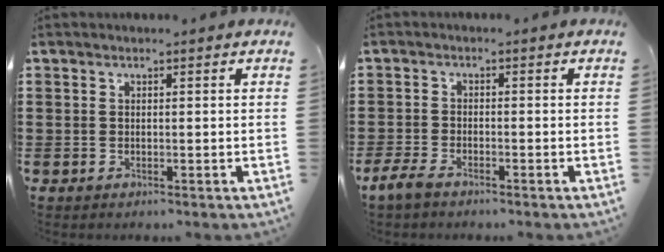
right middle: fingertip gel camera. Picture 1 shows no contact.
{"total": 2.6, "force": [-2.0, 0.6, 1.5], "torque": [-0.049, -0.003, -0.046]}